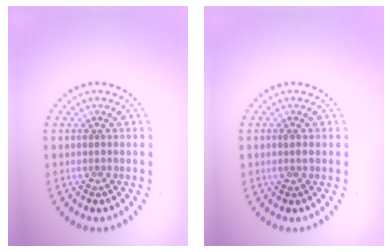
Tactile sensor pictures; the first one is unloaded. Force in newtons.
{"total": 0.8, "press": 0.7, "slide": 0.4}